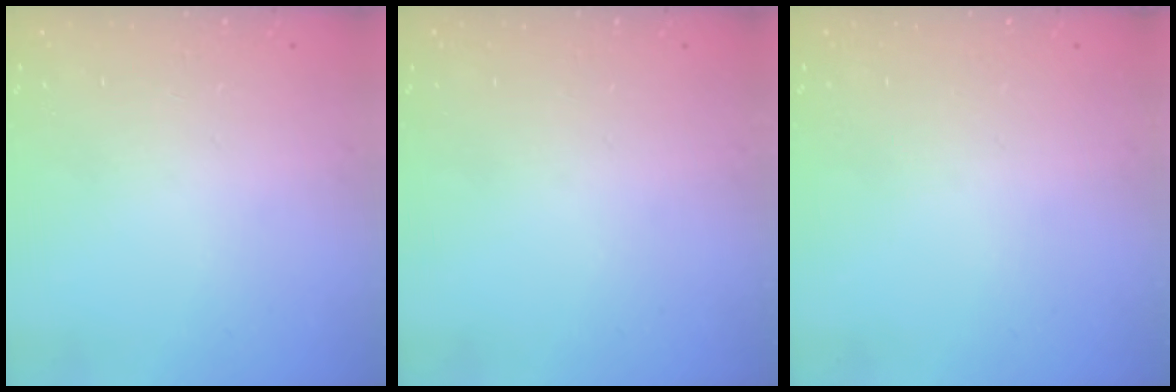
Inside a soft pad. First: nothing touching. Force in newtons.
{"total": 0.0}
{"total": 0.0}